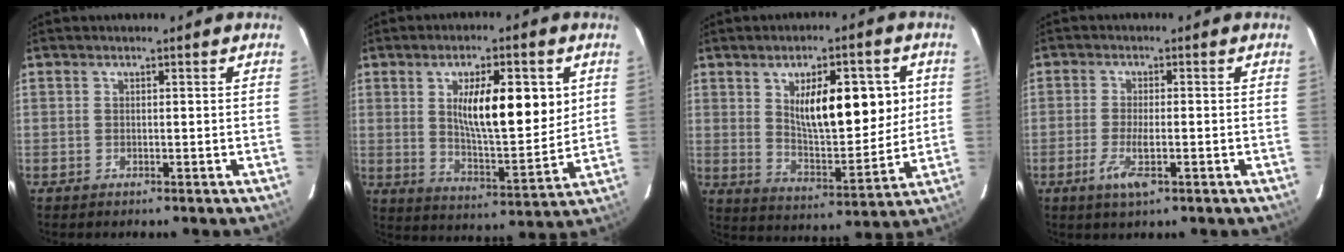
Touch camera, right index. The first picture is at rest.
{"total": 13.6, "force": [3.9, 3.8, 12.4], "torque": [-0.200, 0.000, 0.069]}
{"total": 14.1, "force": [3.8, 5.3, 12.5], "torque": [-0.191, 0.008, 0.070]}
{"total": 4.1, "force": [-1.9, 0.7, 3.6], "torque": [-0.077, -0.006, -0.033]}